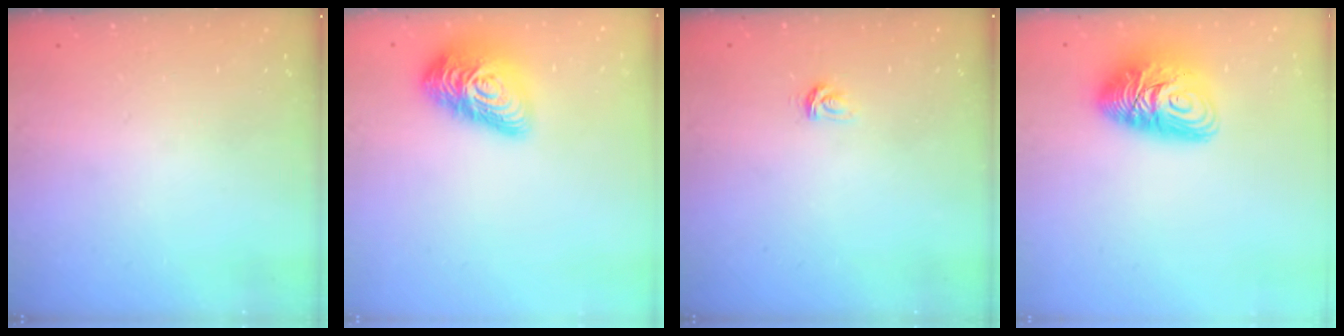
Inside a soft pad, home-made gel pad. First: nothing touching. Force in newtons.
{"total": 16.7, "press": 16.7, "slide": 0.9}
{"total": 2.7, "press": 2.7, "slide": 0.4}
{"total": 11.7, "press": 11.7, "slide": 1.0}